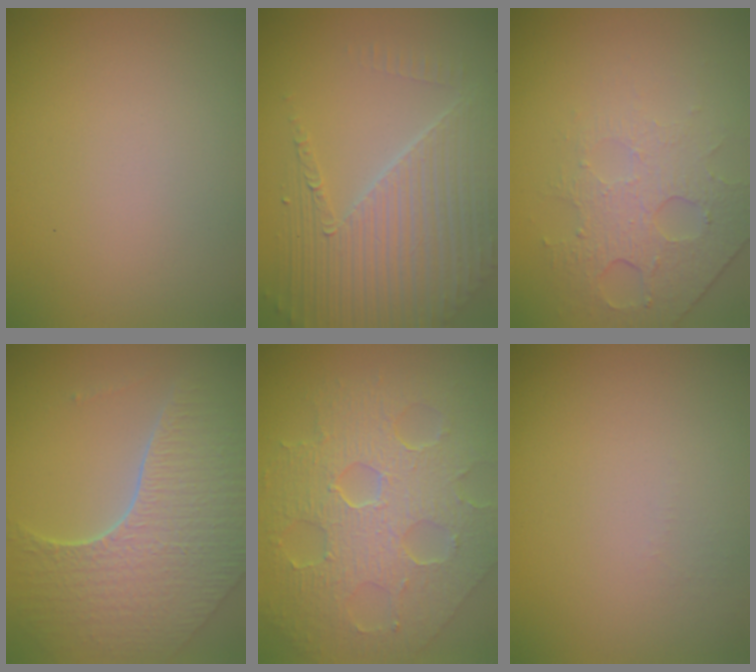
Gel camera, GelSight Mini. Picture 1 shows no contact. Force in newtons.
{"total": 6.7, "press": 4.9, "slide": 4.5}
{"total": 4.8, "press": 3.2, "slide": 3.6}
{"total": 7.6, "press": 5.5, "slide": 5.2}
{"total": 8.8, "press": 6.1, "slide": 6.4}
{"total": 0.6, "press": 0.6, "slide": 0.3}